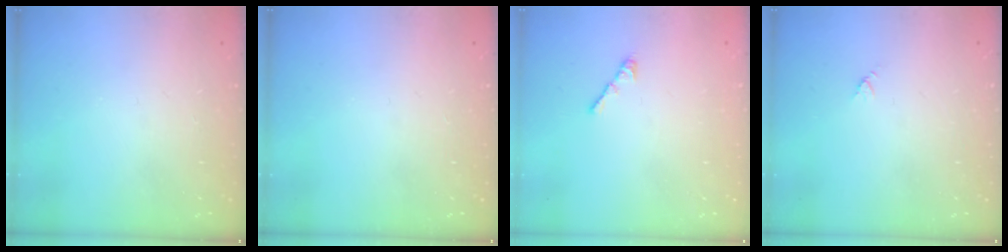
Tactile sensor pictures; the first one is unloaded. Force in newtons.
{"total": 0.0}
{"total": 3.0, "press": 2.9, "slide": 0.8}
{"total": 2.9, "press": 2.9, "slide": 0.3}